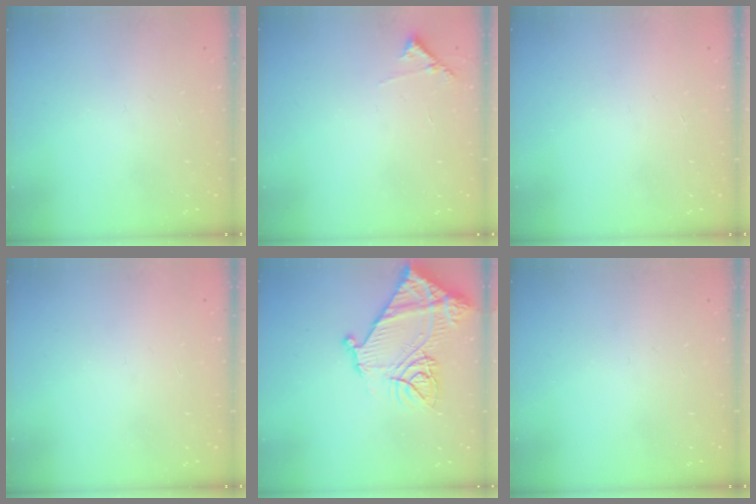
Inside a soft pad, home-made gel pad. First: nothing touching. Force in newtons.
{"total": 5.7, "press": 5.7, "slide": 0.3}
{"total": 1.5, "press": 1.5, "slide": 0.1}
{"total": 1.5, "press": 1.5, "slide": 0.1}
{"total": 19.9, "press": 19.8, "slide": 2.1}
{"total": 0.0}